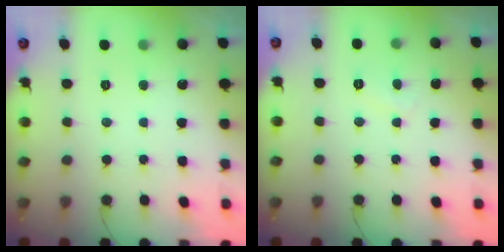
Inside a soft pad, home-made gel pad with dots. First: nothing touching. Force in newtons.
{"total": 3.0, "press": 3.0, "slide": 0.4}